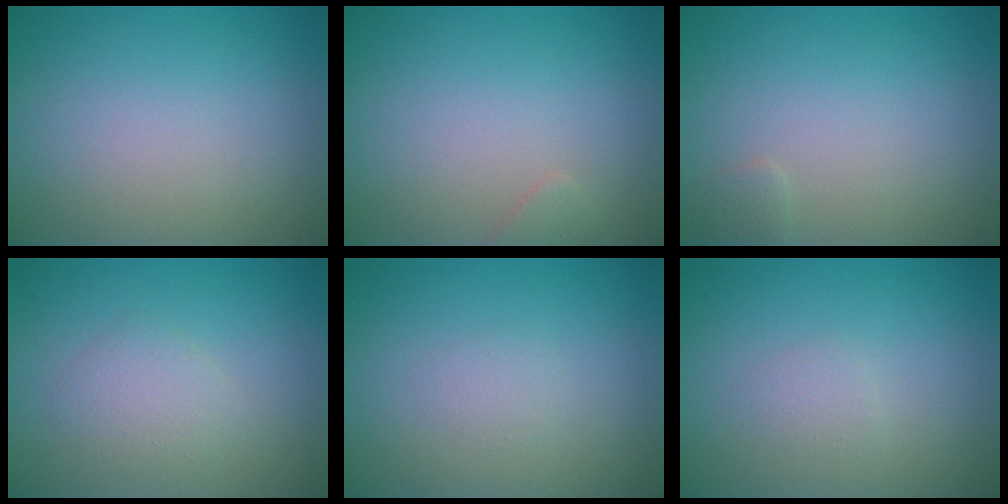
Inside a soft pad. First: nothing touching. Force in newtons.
{"total": 0.8, "press": 0.8, "slide": 0.1}
{"total": 0.8, "press": 0.8, "slide": 0.0}
{"total": 2.1, "press": 2.1, "slide": 0.0}
{"total": 0.7, "press": 0.7, "slide": 0.1}
{"total": 0.9, "press": 0.9, "slide": 0.1}